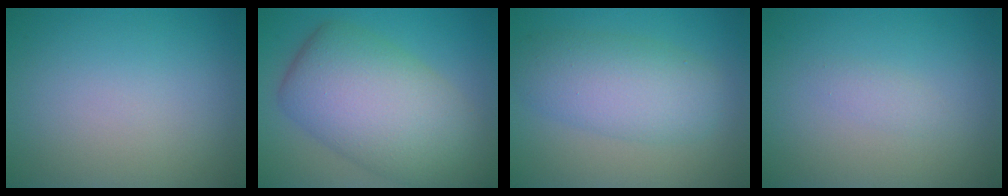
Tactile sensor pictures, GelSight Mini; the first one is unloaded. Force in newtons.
{"total": 10.7, "press": 10.7, "slide": 0.4}
{"total": 5.5, "press": 5.5, "slide": 0.2}
{"total": 0.9, "press": 0.9, "slide": 0.0}